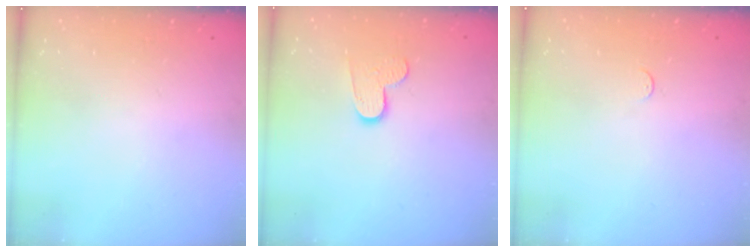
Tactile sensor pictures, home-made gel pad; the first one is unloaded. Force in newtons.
{"total": 8.0, "press": 8.0, "slide": 0.6}
{"total": 2.7, "press": 2.7, "slide": 0.4}